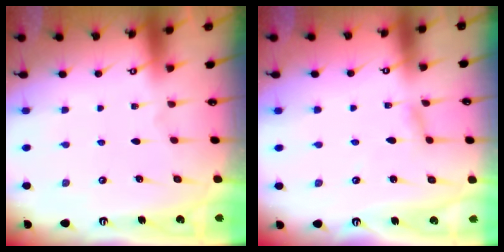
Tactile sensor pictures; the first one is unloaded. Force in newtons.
{"total": 2.5, "press": 2.5, "slide": 0.1}